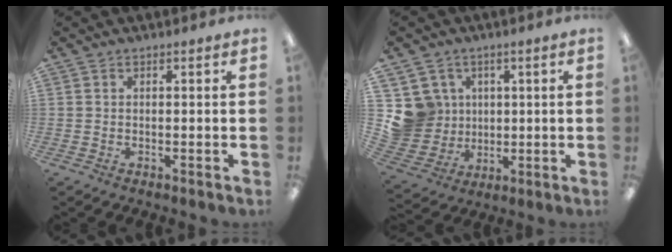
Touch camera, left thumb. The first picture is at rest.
{"total": 11.0, "force": [2.7, 10.5, 1.9], "torque": [-0.069, -0.009, 0.064]}